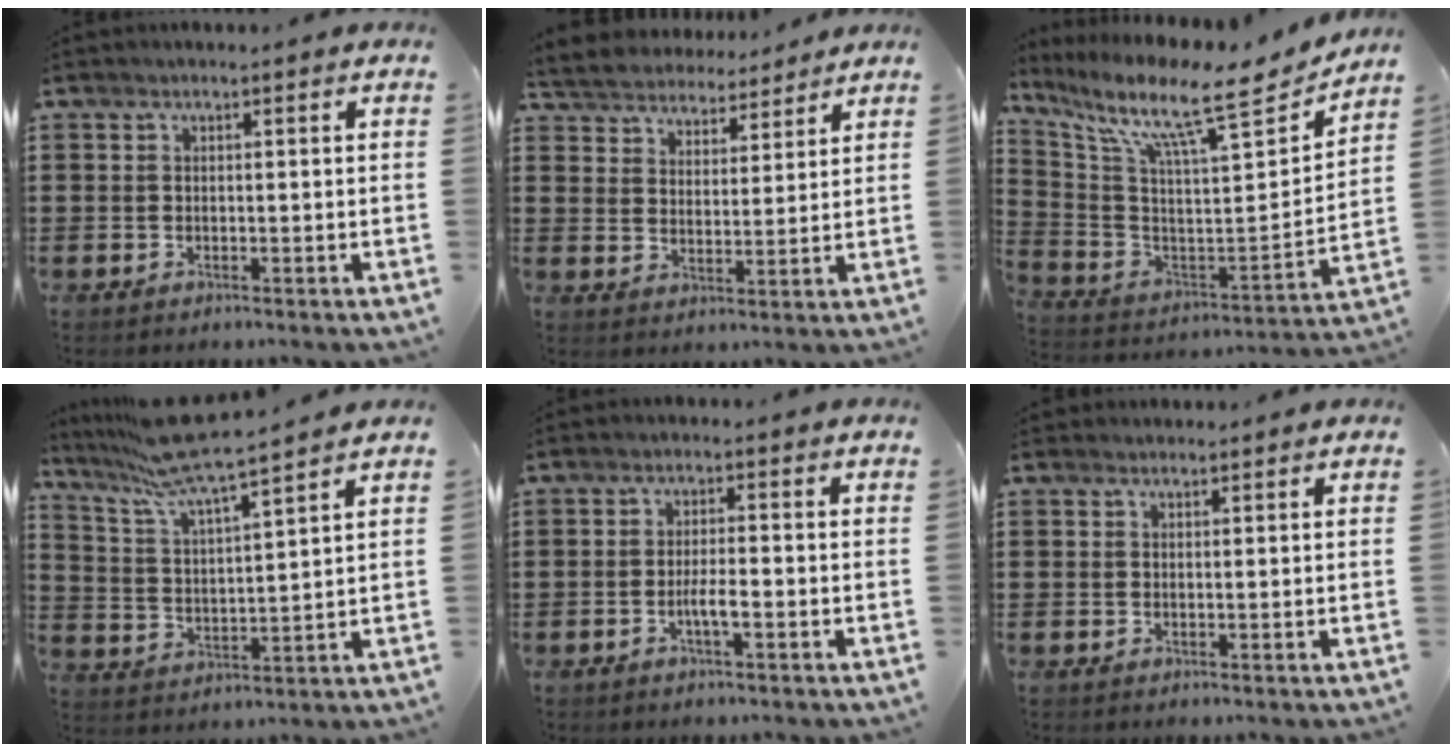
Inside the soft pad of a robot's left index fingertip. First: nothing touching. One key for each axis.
{"total": 4.8, "fx": 4.7, "fy": 0.7, "fz": -0.8, "tx": -0.010, "ty": -0.028, "tz": 0.082}
{"total": 12.0, "fx": 9.1, "fy": 1.5, "fz": 7.6, "tx": -0.157, "ty": -0.070, "tz": 0.140}
{"total": 9.2, "fx": 8.0, "fy": -0.2, "fz": 4.5, "tx": -0.117, "ty": -0.037, "tz": 0.138}
{"total": 3.0, "fx": -1.0, "fy": 0.5, "fz": 2.7, "tx": -0.055, "ty": -0.001, "tz": -0.021}
{"total": 0.8, "fx": 0.8, "fy": 0.3, "fz": 0.0, "tx": -0.002, "ty": 0.001, "tz": 0.016}